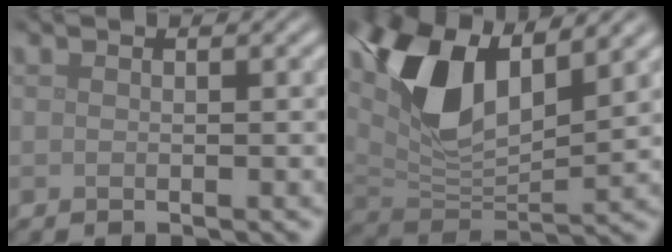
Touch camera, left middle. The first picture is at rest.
{"total": 9.4, "force": [4.4, 4.4, 7.1], "torque": [-0.145, 0.000, 0.080]}